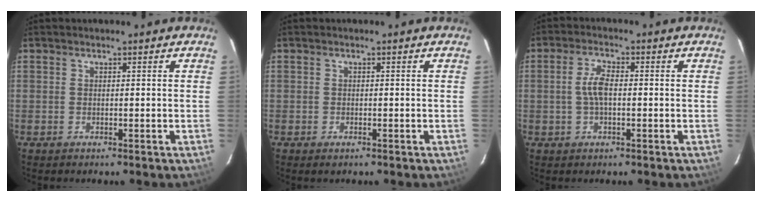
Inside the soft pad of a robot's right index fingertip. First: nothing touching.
{"total": 0.7, "force": [-0.4, 0.4, 0.3], "torque": [-0.005, -0.003, -0.008]}
{"total": 4.4, "force": [-0.2, 1.8, 4.0], "torque": [-0.084, 0.007, -0.004]}